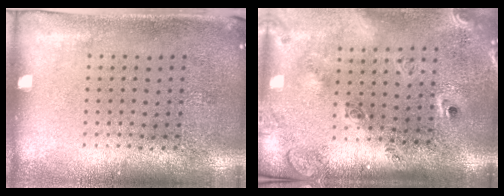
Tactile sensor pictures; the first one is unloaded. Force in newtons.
{"total": 2.7, "press": 2.0, "slide": 1.8}